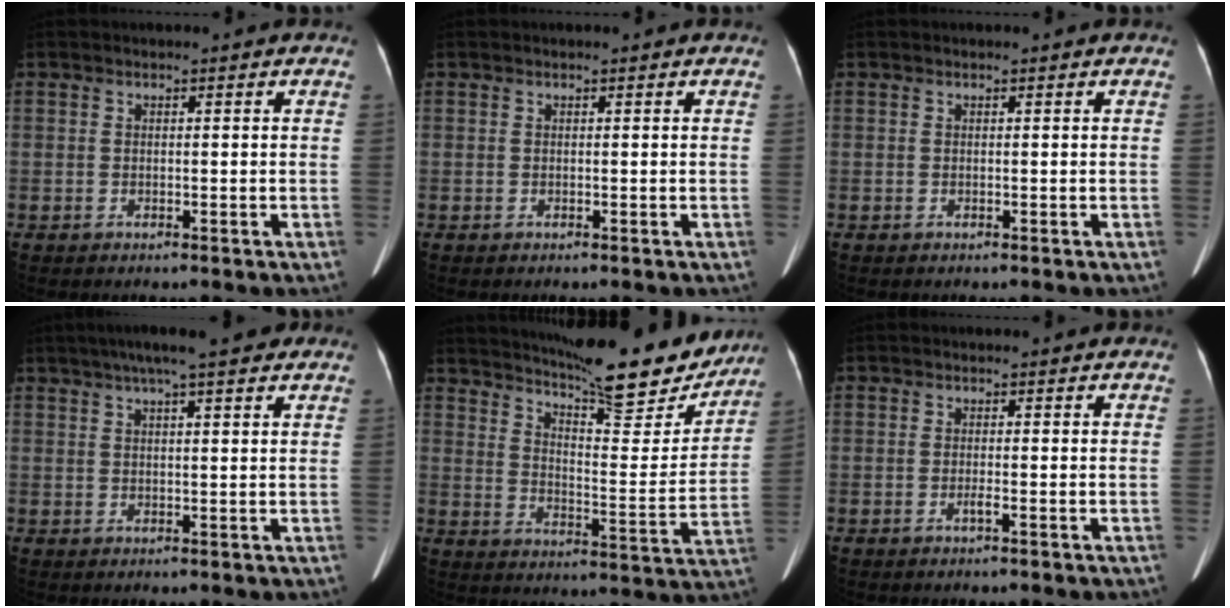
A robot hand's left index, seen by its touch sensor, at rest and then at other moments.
{"total": 0.0}
{"total": 0.0}
{"total": 10.4, "force": [7.8, 1.4, 6.8], "torque": [-0.100, 0.035, 0.108]}
{"total": 21.3, "force": [18.4, 3.3, 10.1], "torque": [-0.151, -0.028, 0.247]}
{"total": 0.6, "force": [-0.3, -0.1, 0.4], "torque": [-0.011, -0.001, -0.007]}